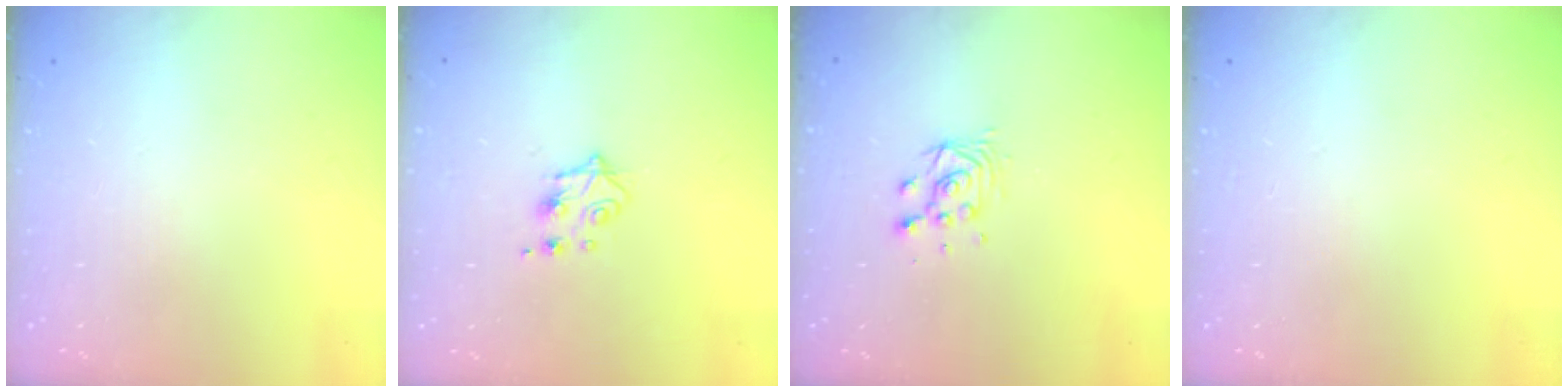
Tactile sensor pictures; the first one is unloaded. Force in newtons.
{"total": 4.5, "press": 4.4, "slide": 0.9}
{"total": 4.7, "press": 4.7, "slide": 0.4}
{"total": 0.0}